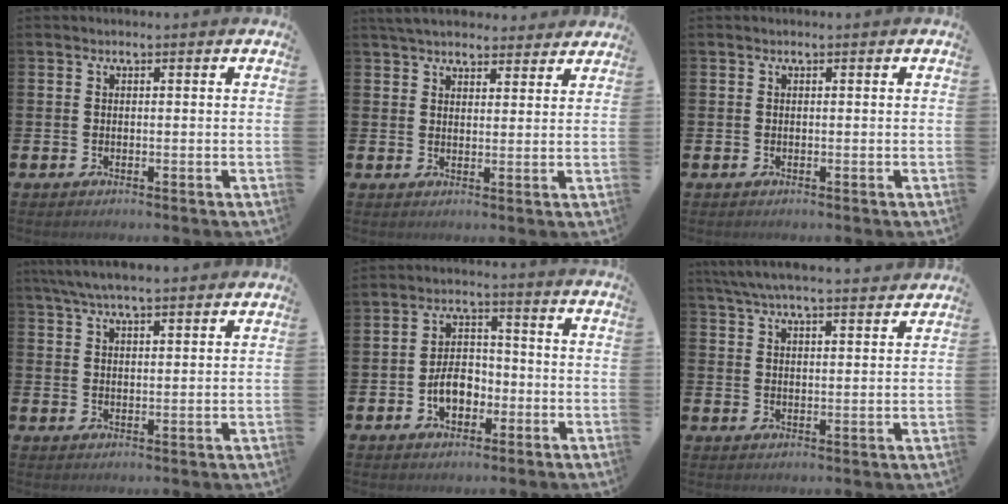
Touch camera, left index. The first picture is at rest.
{"total": 5.0, "force": [4.7, 1.3, 0.9], "torque": [-0.024, -0.018, 0.087]}
{"total": 0.0}
{"total": 5.6, "force": [5.1, 0.7, 2.1], "torque": [-0.053, -0.010, 0.094]}
{"total": 5.4, "force": [-1.9, 3.6, 3.5], "torque": [-0.042, 0.003, -0.041]}
{"total": 6.1, "force": [5.8, 0.3, 1.8], "torque": [-0.059, -0.021, 0.108]}